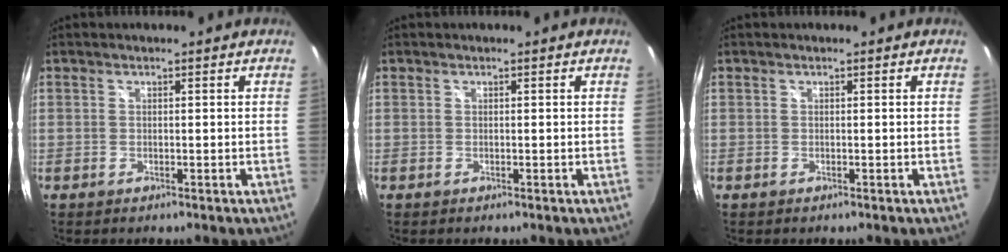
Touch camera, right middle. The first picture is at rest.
{"total": 0.0}
{"total": 0.0}